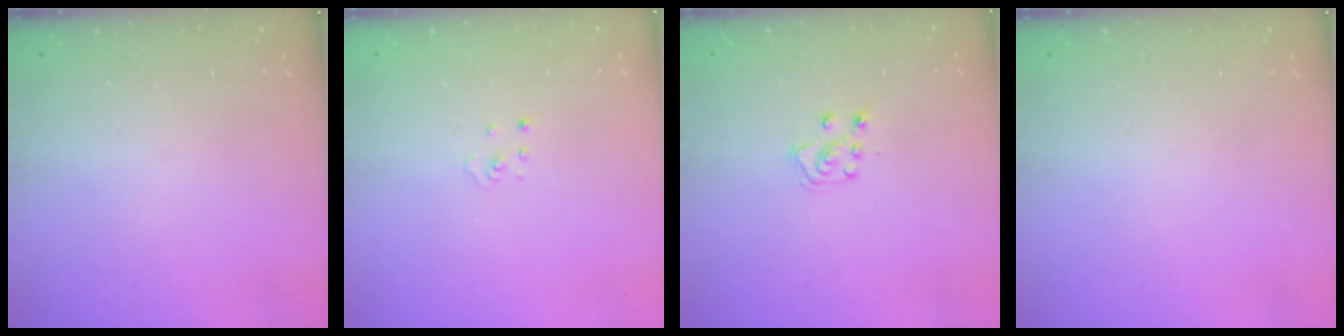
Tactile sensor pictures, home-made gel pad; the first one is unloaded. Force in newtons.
{"total": 1.1, "press": 1.1, "slide": 0.1}
{"total": 7.0, "press": 6.9, "slide": 0.6}
{"total": 0.0}